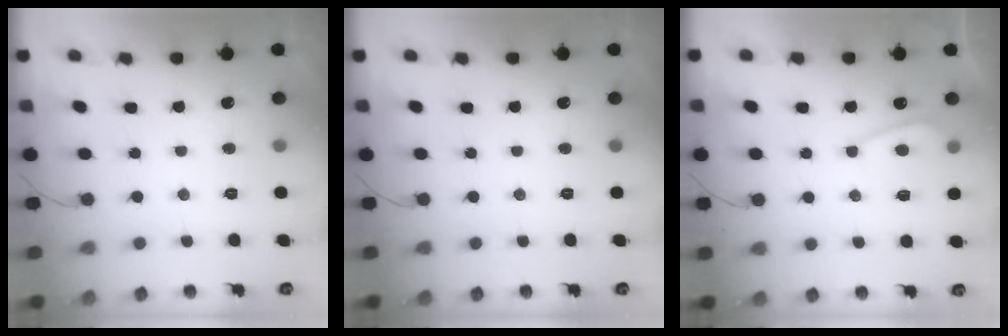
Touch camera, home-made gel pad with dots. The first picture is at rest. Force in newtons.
{"total": 0.0}
{"total": 4.5, "press": 4.5, "slide": 0.6}